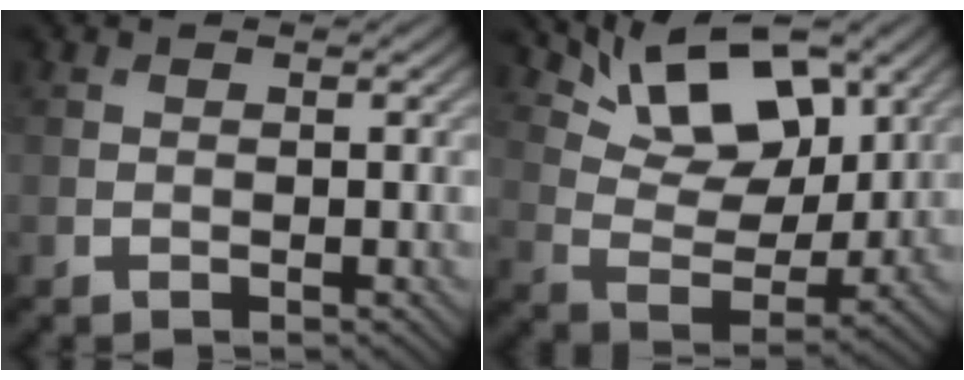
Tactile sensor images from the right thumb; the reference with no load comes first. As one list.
[{"total": 12.8, "force": [8.0, 5.9, 8.0], "torque": [-0.141, -0.007, 0.123]}]